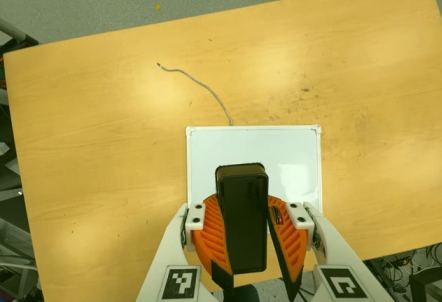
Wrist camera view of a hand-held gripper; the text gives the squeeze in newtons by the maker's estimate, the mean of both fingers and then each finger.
{"total": 11.5, "left": 11.3, "right": 11.7}